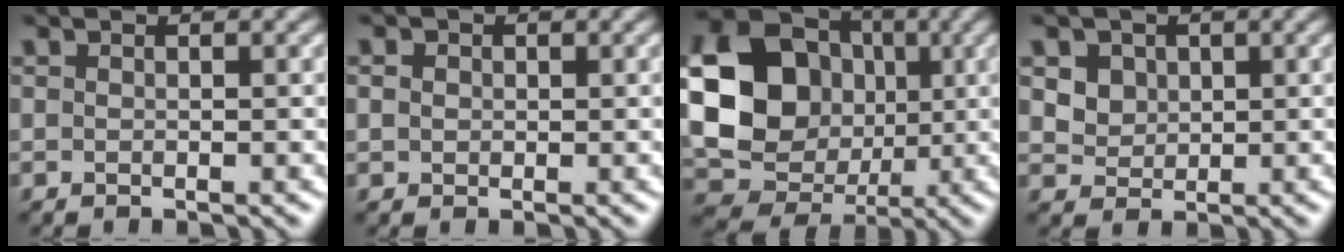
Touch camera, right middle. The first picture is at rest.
{"total": 1.2, "force": [0.2, 1.1, 0.4], "torque": [-0.006, 0.000, 0.001]}
{"total": 18.3, "force": [1.4, 16.0, 8.6], "torque": [-0.189, 0.003, -0.004]}
{"total": 4.0, "force": [1.8, 3.1, 1.8], "torque": [-0.045, 0.003, 0.038]}